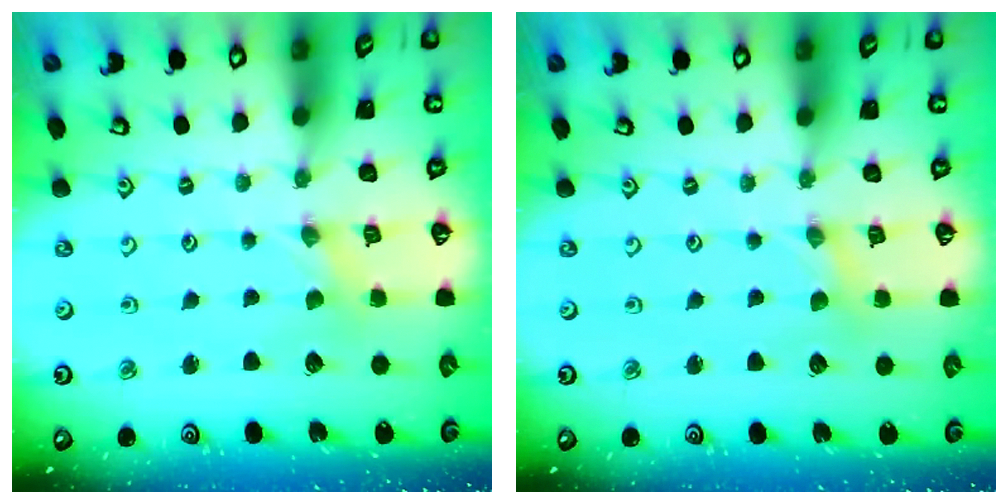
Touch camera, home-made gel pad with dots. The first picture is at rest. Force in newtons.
{"total": 0.8, "press": 0.8, "slide": 0.2}